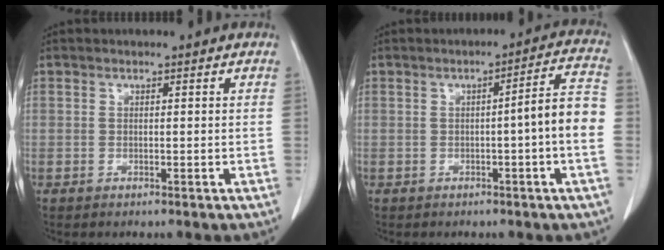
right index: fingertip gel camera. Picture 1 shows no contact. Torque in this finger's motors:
{"motor_torque": [0.76, -0.02, 0.16, 0.07]}